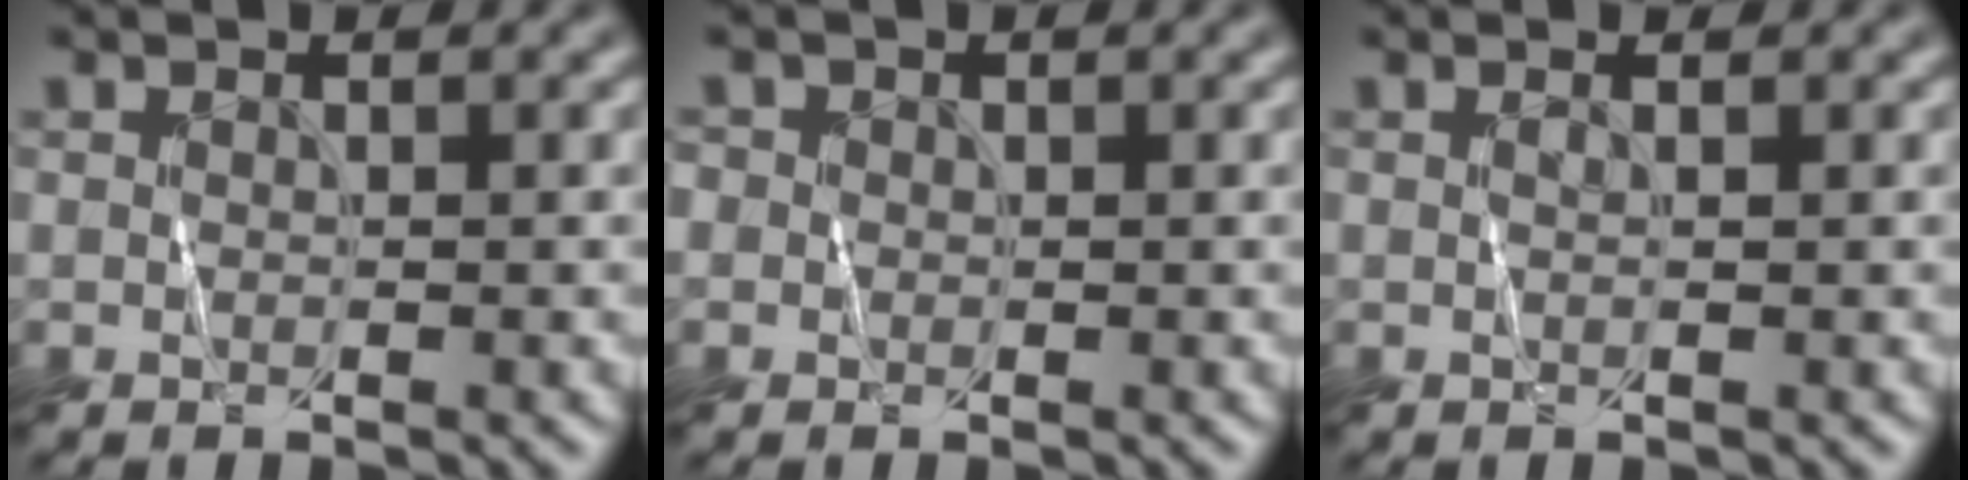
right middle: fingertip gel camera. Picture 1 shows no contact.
{"total": 0.9, "force": [0.1, 0.9, 0.1], "torque": [0.004, 0.004, -0.007]}
{"total": 0.6, "force": [0.1, -0.2, 0.5], "torque": [-0.012, 0.001, 0.003]}